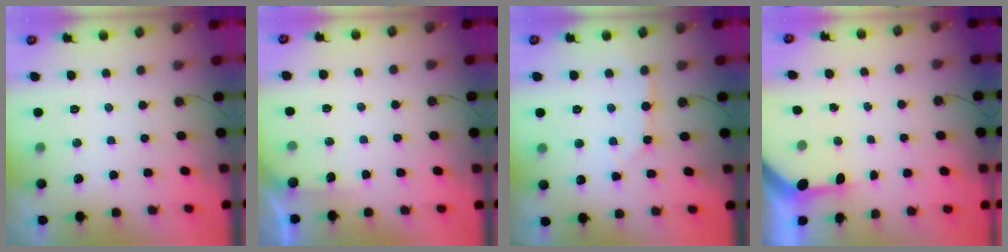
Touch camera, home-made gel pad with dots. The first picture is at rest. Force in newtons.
{"total": 2.1, "press": 2.1, "slide": 0.2}
{"total": 3.2, "press": 3.1, "slide": 0.4}
{"total": 3.3, "press": 3.2, "slide": 0.3}